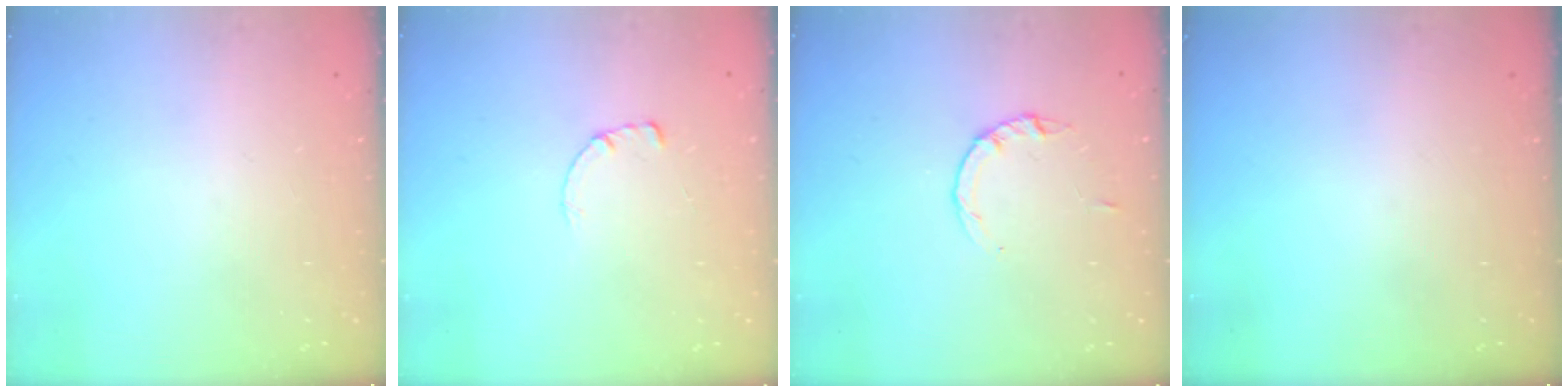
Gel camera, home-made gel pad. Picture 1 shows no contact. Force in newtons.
{"total": 0.7, "press": 0.7, "slide": 0.2}
{"total": 2.8, "press": 2.8, "slide": 0.4}
{"total": 0.0}